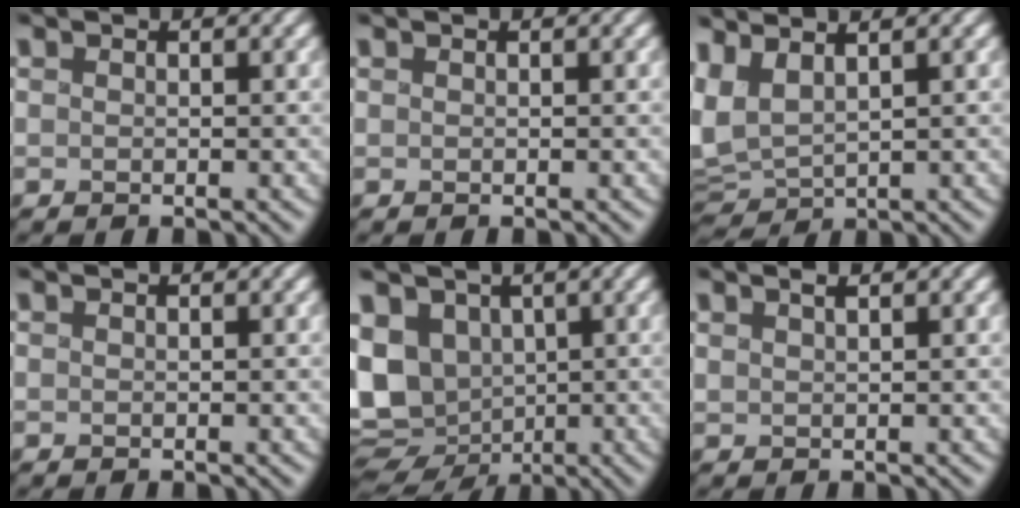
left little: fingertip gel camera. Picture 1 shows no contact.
{"total": 0.0}
{"total": 4.7, "force": [1.3, 2.5, 3.7], "torque": [-0.096, 0.005, 0.021]}
{"total": 0.0}
{"total": 11.0, "force": [-1.6, 8.8, 6.4], "torque": [-0.129, -0.015, -0.023]}
{"total": 0.9, "force": [0.5, 0.2, 0.7], "torque": [-0.018, 0.001, 0.013]}